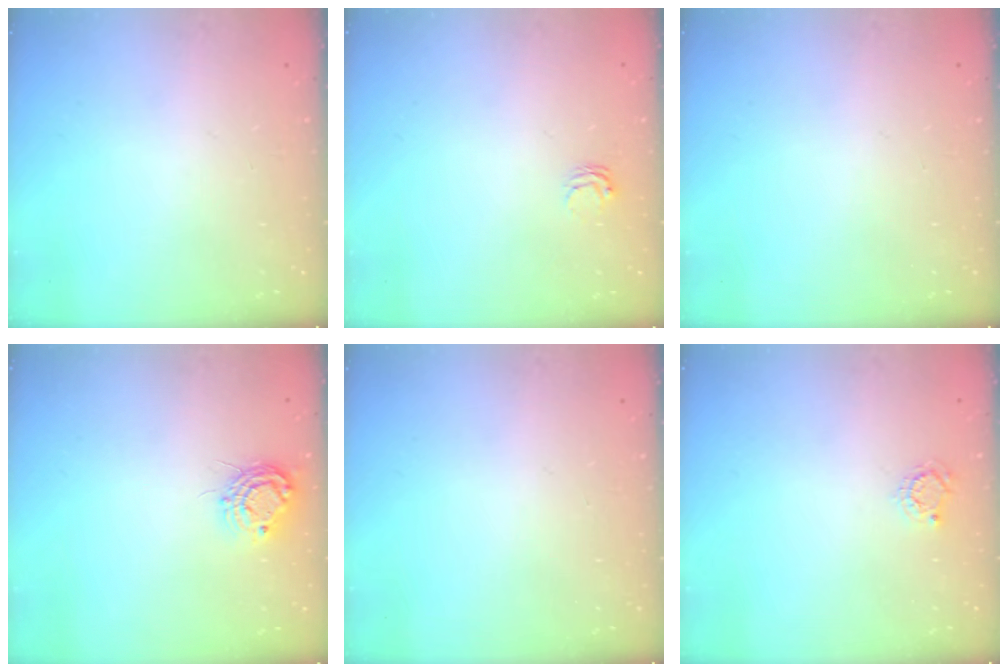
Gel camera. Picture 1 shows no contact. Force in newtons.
{"total": 3.6, "press": 3.6, "slide": 0.1}
{"total": 0.0}
{"total": 8.9, "press": 8.8, "slide": 0.7}
{"total": 0.0}
{"total": 2.5, "press": 2.5, "slide": 0.4}